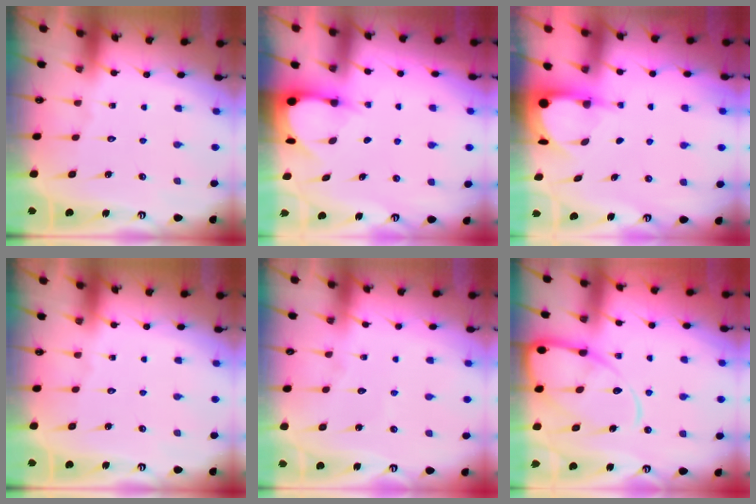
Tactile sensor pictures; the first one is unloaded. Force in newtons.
{"total": 3.4, "press": 3.4, "slide": 0.3}
{"total": 3.9, "press": 3.9, "slide": 0.3}
{"total": 0.0}
{"total": 4.0, "press": 4.0, "slide": 0.3}
{"total": 12.5, "press": 12.4, "slide": 1.2}